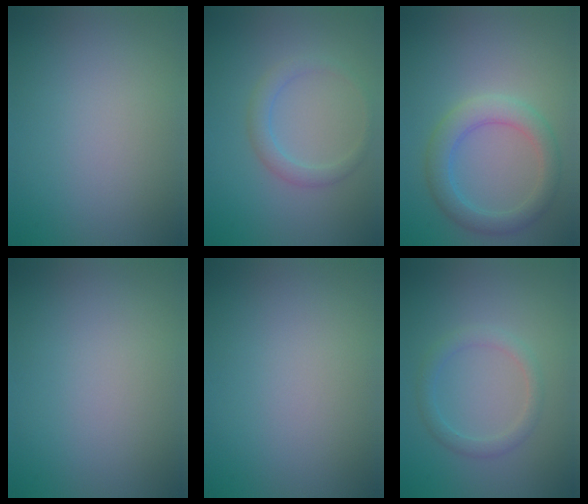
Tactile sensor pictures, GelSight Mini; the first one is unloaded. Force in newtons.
{"total": 2.0, "press": 2.0, "slide": 0.1}
{"total": 3.7, "press": 3.7, "slide": 0.2}
{"total": 0.0}
{"total": 0.0}
{"total": 1.9, "press": 1.9, "slide": 0.1}